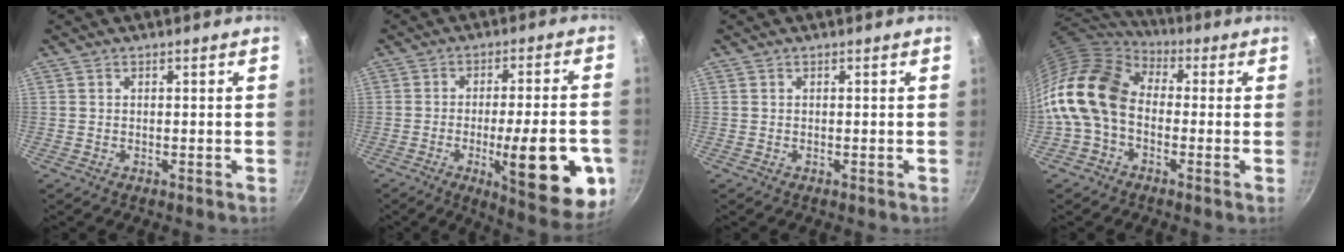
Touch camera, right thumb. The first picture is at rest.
{"total": 19.3, "force": [-5.8, 5.2, 17.7], "torque": [-0.214, 0.011, -0.075]}
{"total": 0.0}
{"total": 16.9, "force": [-1.1, 12.0, 11.9], "torque": [-0.219, 0.035, -0.040]}